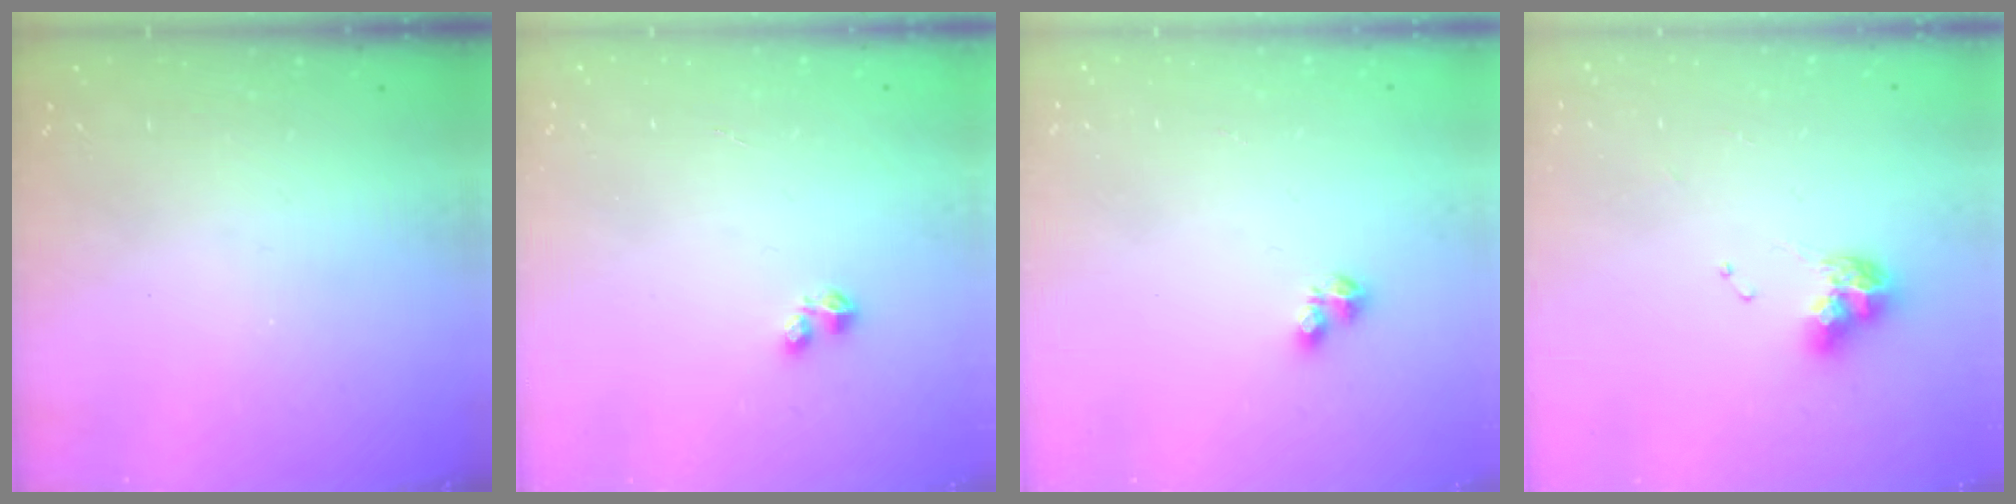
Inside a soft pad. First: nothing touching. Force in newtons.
{"total": 2.4, "press": 2.4, "slide": 0.3}
{"total": 4.0, "press": 3.9, "slide": 0.6}
{"total": 8.8, "press": 8.7, "slide": 1.1}